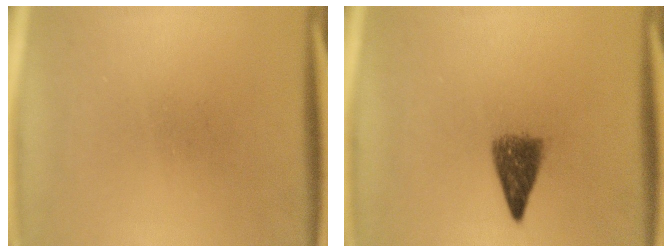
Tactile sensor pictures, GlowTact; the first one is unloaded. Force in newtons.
{"total": 4.2}